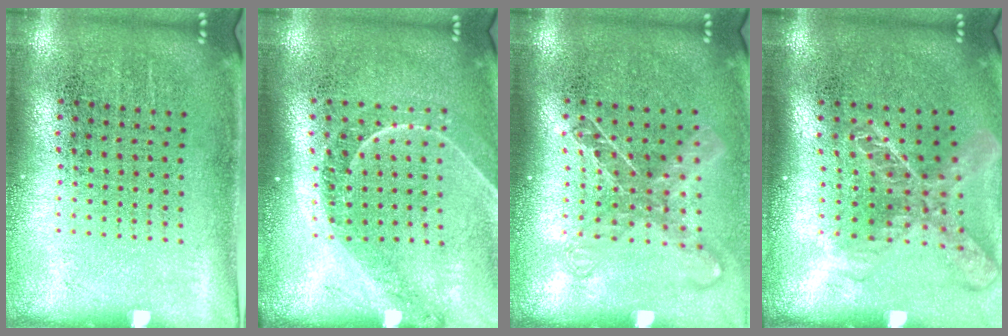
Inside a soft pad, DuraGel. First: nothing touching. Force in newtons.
{"total": 1.2, "press": 1.2, "slide": 0.1}
{"total": 1.5, "press": 1.2, "slide": 0.8}
{"total": 2.0, "press": 1.5, "slide": 1.2}